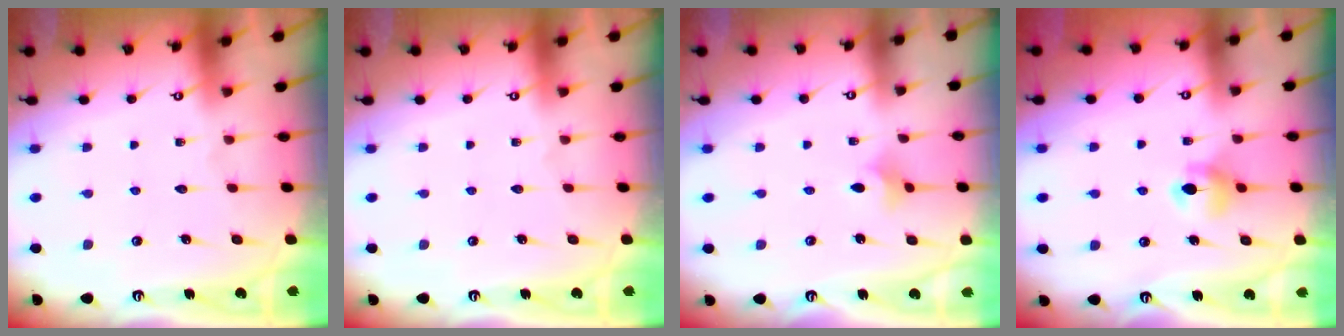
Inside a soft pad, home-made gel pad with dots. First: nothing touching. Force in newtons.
{"total": 0.0}
{"total": 3.6, "press": 3.5, "slide": 0.8}
{"total": 6.2, "press": 6.1, "slide": 1.0}